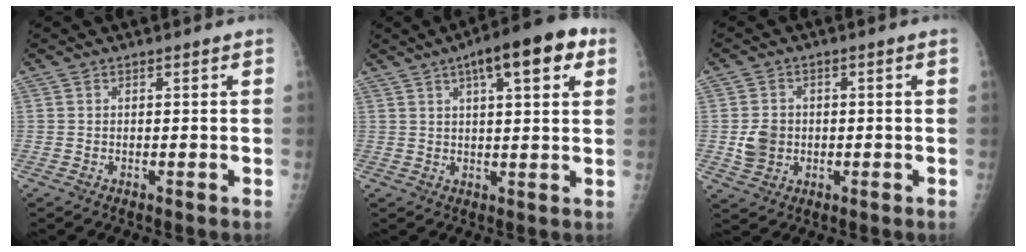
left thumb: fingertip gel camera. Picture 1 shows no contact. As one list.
[{"total": 12.7, "force": [5.8, 3.9, 10.5], "torque": [-0.129, 0.006, 0.075]}, {"total": 5.1, "force": [-0.5, 4.5, 2.3], "torque": [-0.027, 0.004, -0.007]}]